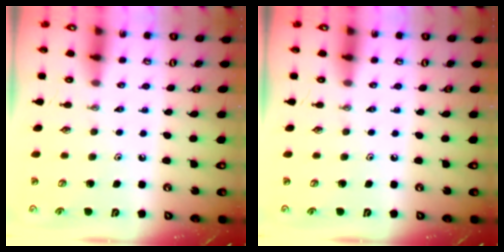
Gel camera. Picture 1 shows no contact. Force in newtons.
{"total": 0.0}